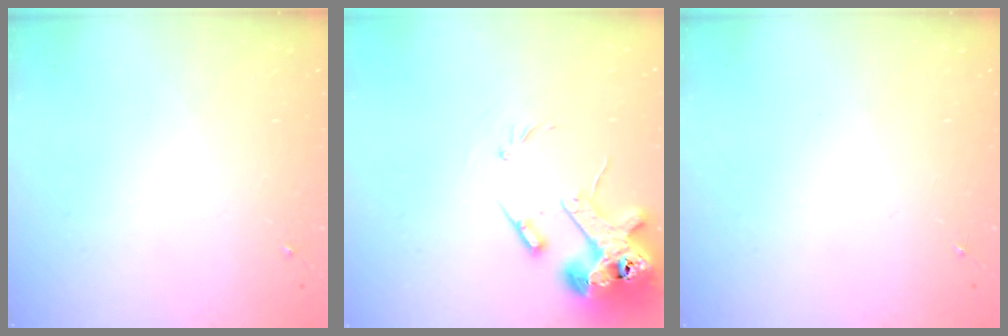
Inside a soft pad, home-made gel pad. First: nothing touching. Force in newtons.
{"total": 14.4, "press": 14.2, "slide": 2.1}
{"total": 0.0}